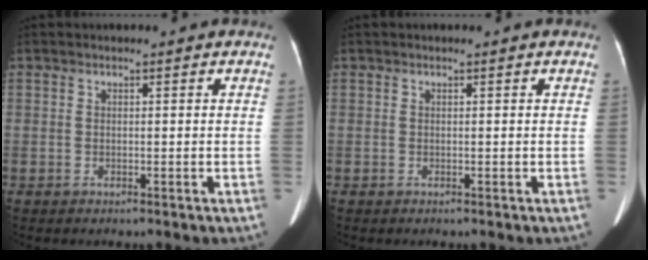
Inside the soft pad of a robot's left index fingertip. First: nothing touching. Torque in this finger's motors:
{"motor_torque": [0.00, 0.00, 0.00, 0.00]}